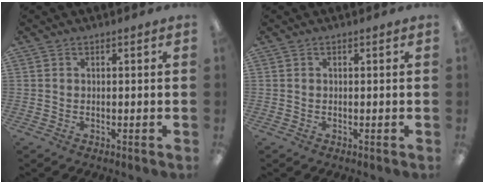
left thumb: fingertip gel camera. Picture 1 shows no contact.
{"total": 0.0}